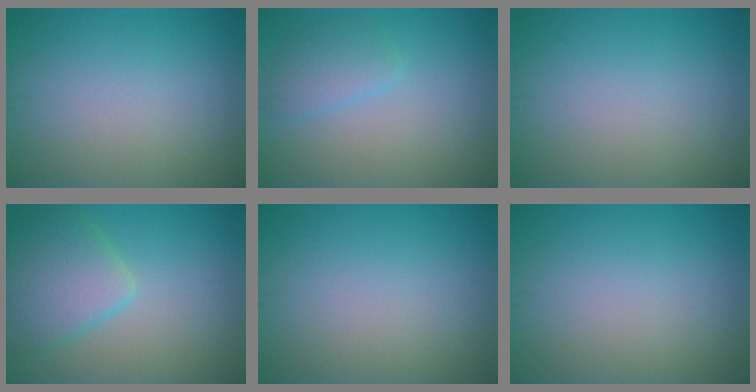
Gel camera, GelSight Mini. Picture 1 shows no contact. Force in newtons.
{"total": 2.2, "press": 2.1, "slide": 0.2}
{"total": 0.0}
{"total": 5.0, "press": 5.0, "slide": 0.3}
{"total": 0.0}
{"total": 0.0}